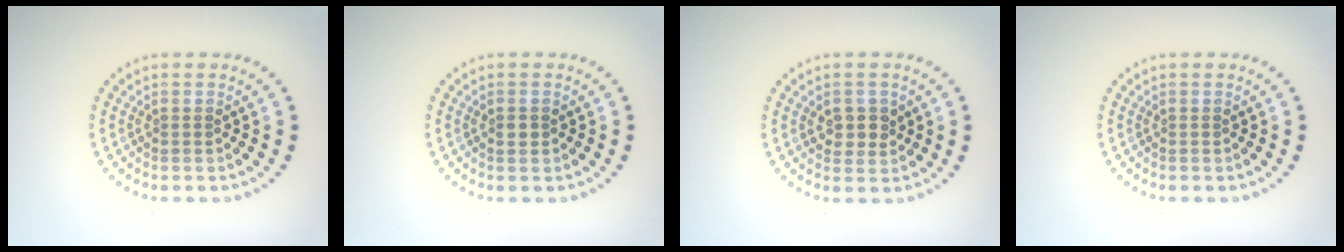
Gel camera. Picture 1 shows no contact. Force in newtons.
{"total": 1.1, "press": 1.1, "slide": 0.2}
{"total": 2.4, "press": 2.2, "slide": 0.8}
{"total": 0.0}